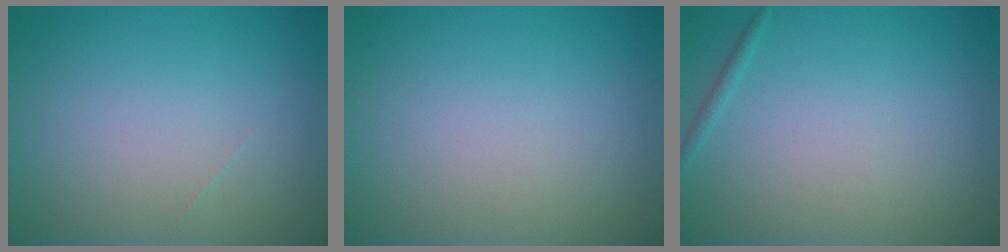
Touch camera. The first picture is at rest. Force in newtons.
{"total": 0.0}
{"total": 0.6, "press": 0.6, "slide": 0.1}